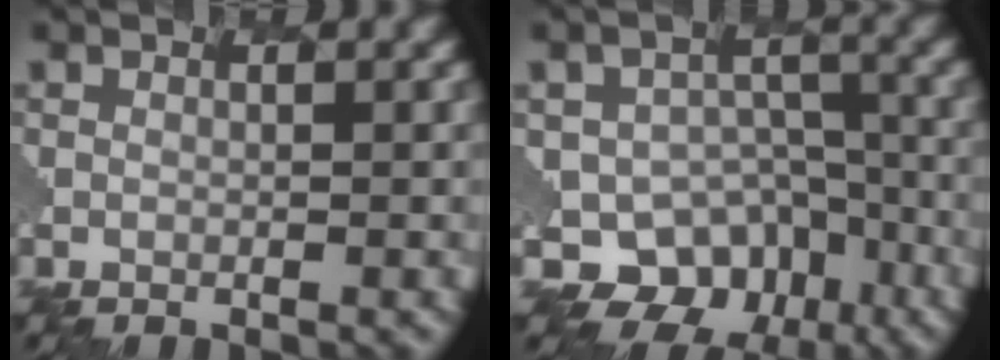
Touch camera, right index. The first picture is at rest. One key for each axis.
{"total": 8.5, "fx": -4.9, "fy": 6.4, "fz": 2.5, "tx": -0.028, "ty": 0.004, "tz": -0.069}